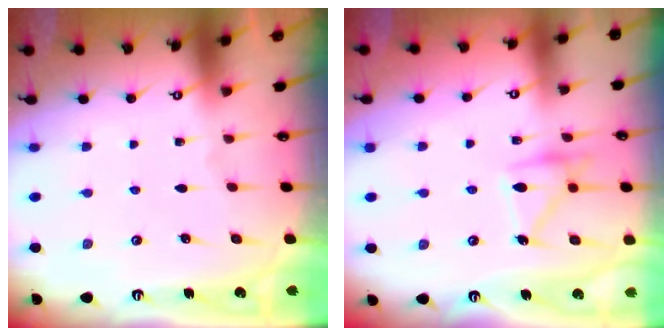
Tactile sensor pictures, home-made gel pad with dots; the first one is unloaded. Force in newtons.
{"total": 15.3, "press": 15.2, "slide": 1.0}